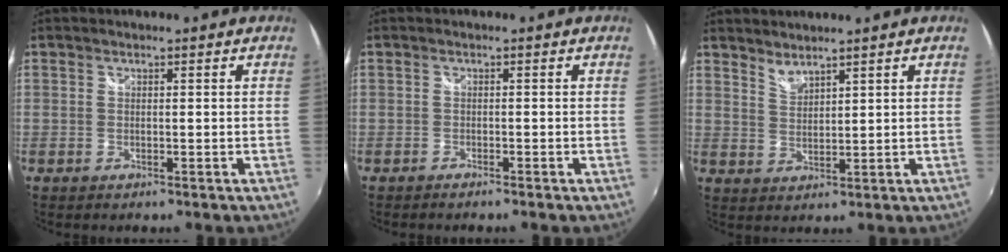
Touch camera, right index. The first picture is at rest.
{"total": 1.0, "force": [-0.9, 0.2, 0.4], "torque": [-0.013, -0.003, -0.019]}
{"total": 3.0, "force": [2.8, 0.4, 0.9], "torque": [-0.013, -0.001, 0.051]}